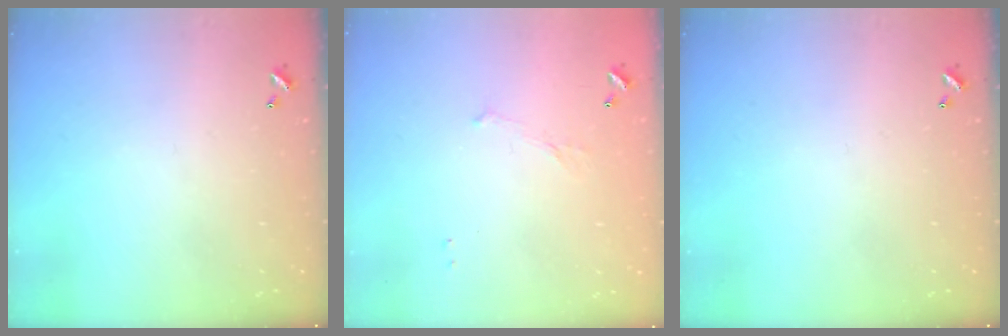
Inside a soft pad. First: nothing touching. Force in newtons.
{"total": 5.2, "press": 5.2, "slide": 0.8}
{"total": 0.0}